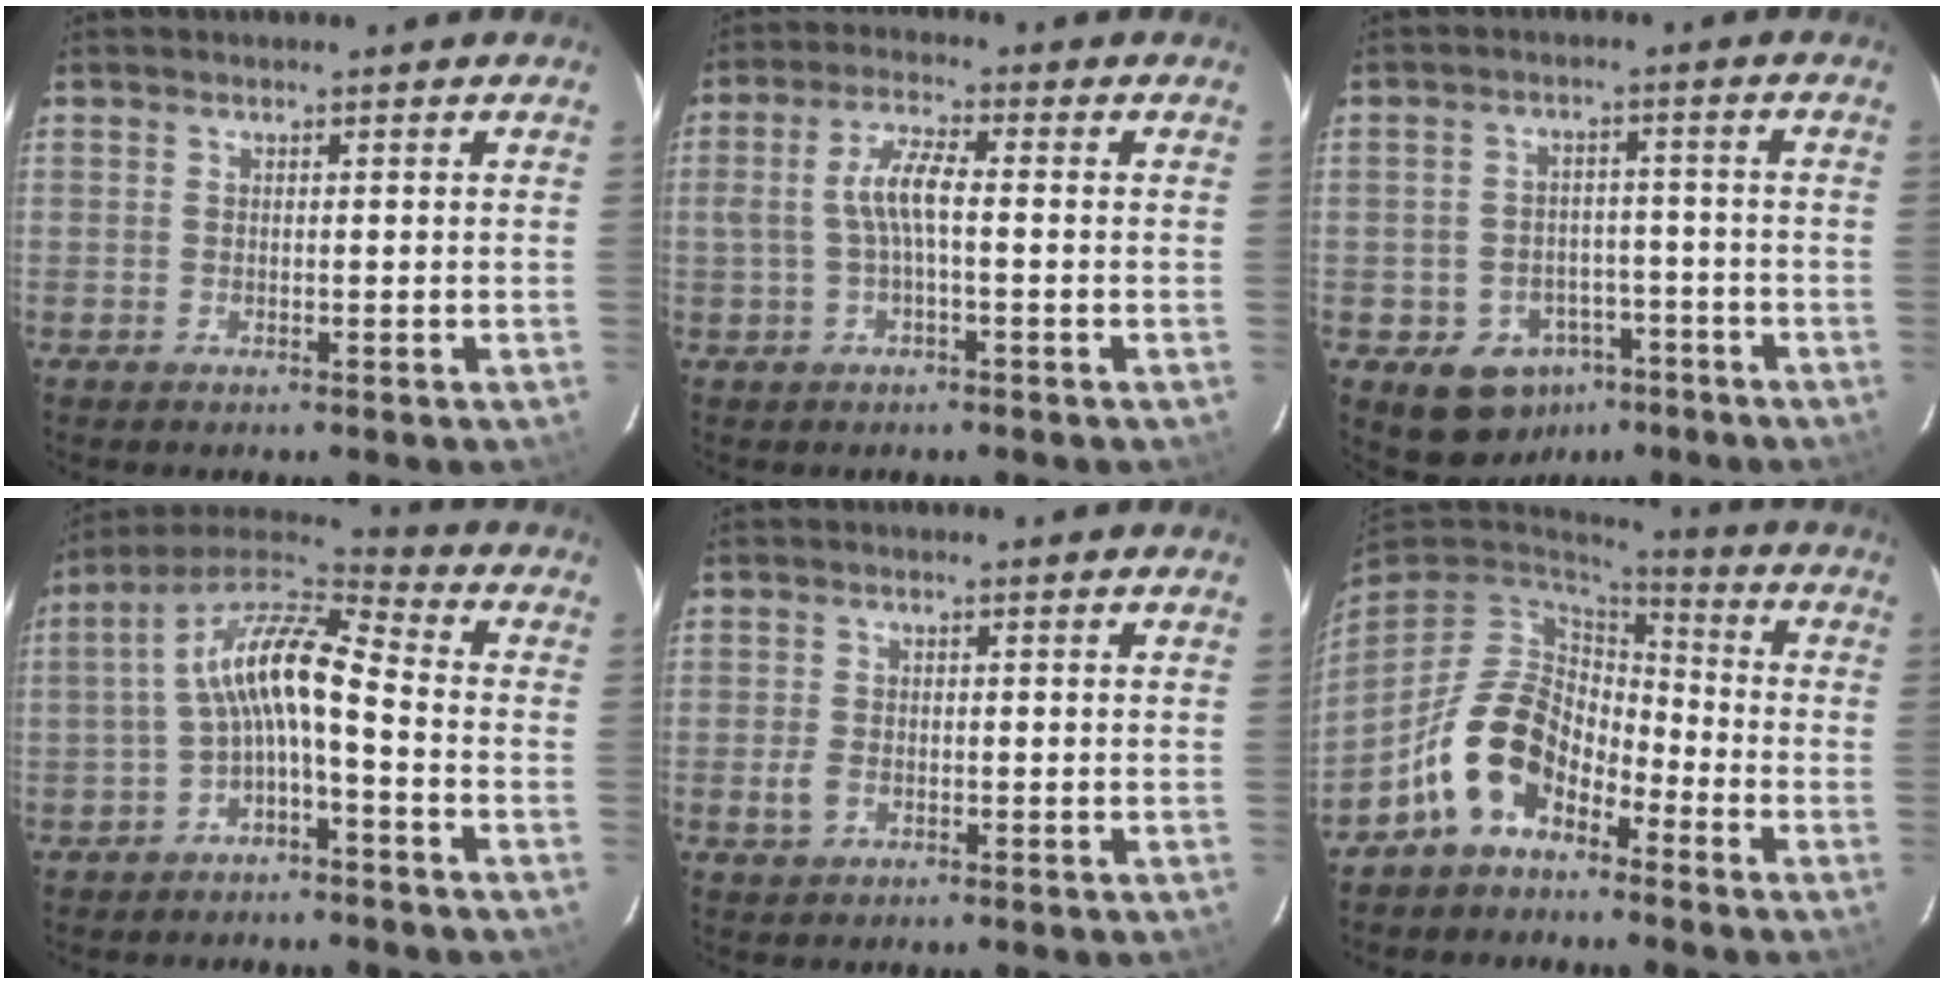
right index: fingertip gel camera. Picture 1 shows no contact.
{"total": 5.6, "force": [-0.6, 1.4, 5.4], "torque": [-0.110, 0.010, -0.008]}
{"total": 9.3, "force": [-5.3, 7.1, 2.8], "torque": [-0.058, 0.022, -0.052]}
{"total": 10.9, "force": [-2.2, 3.1, 10.2], "torque": [-0.208, 0.024, -0.049]}
{"total": 2.5, "force": [-0.9, 1.9, 1.4], "torque": [-0.032, -0.002, -0.015]}
{"total": 12.4, "force": [-7.0, 7.8, 6.7], "torque": [-0.142, 0.019, -0.125]}